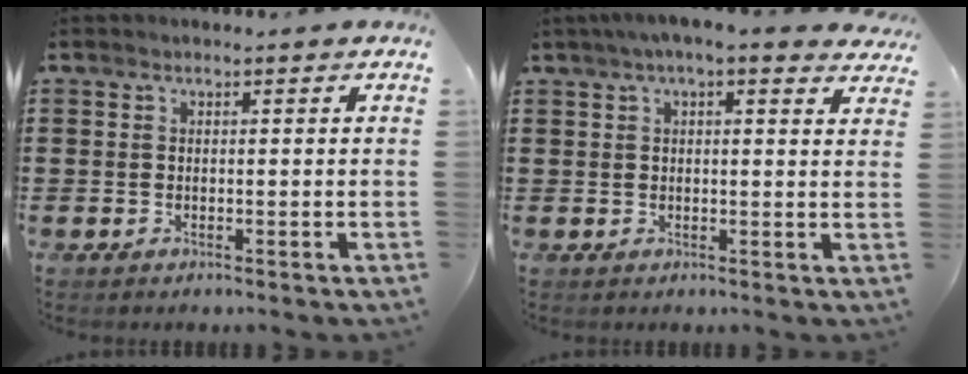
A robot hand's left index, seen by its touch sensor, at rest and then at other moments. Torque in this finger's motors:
{"motor_torque": [2.14, 0.00, 0.83, 0.21]}